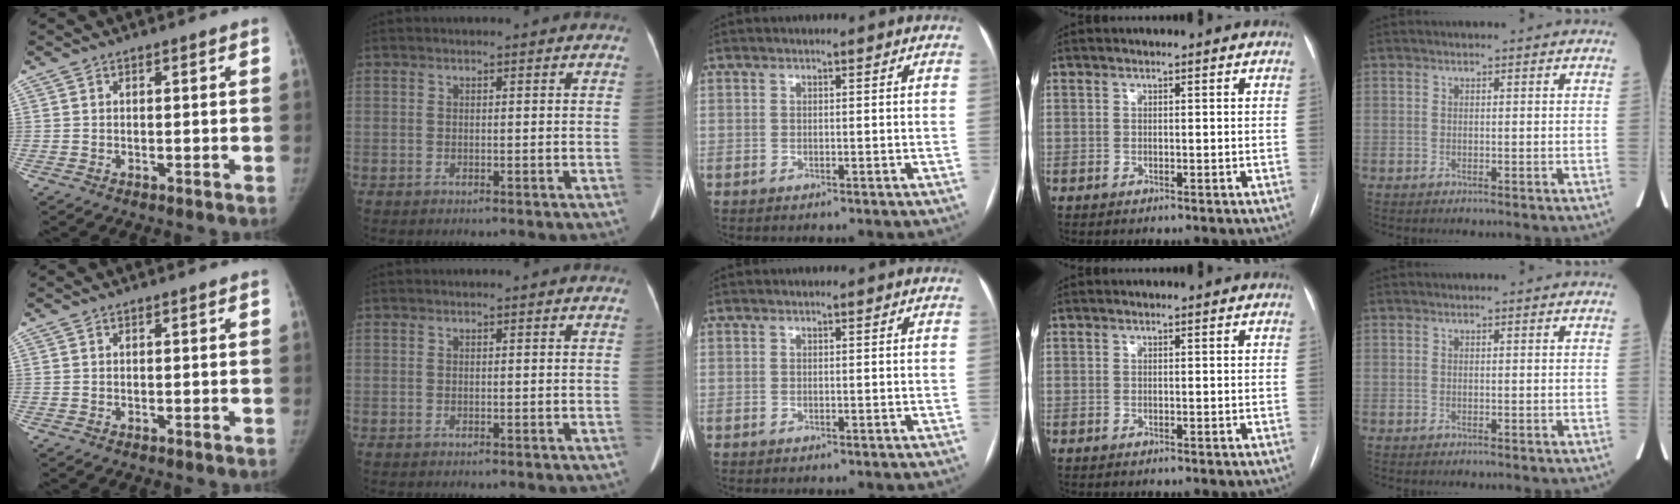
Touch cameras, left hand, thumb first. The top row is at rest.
{}